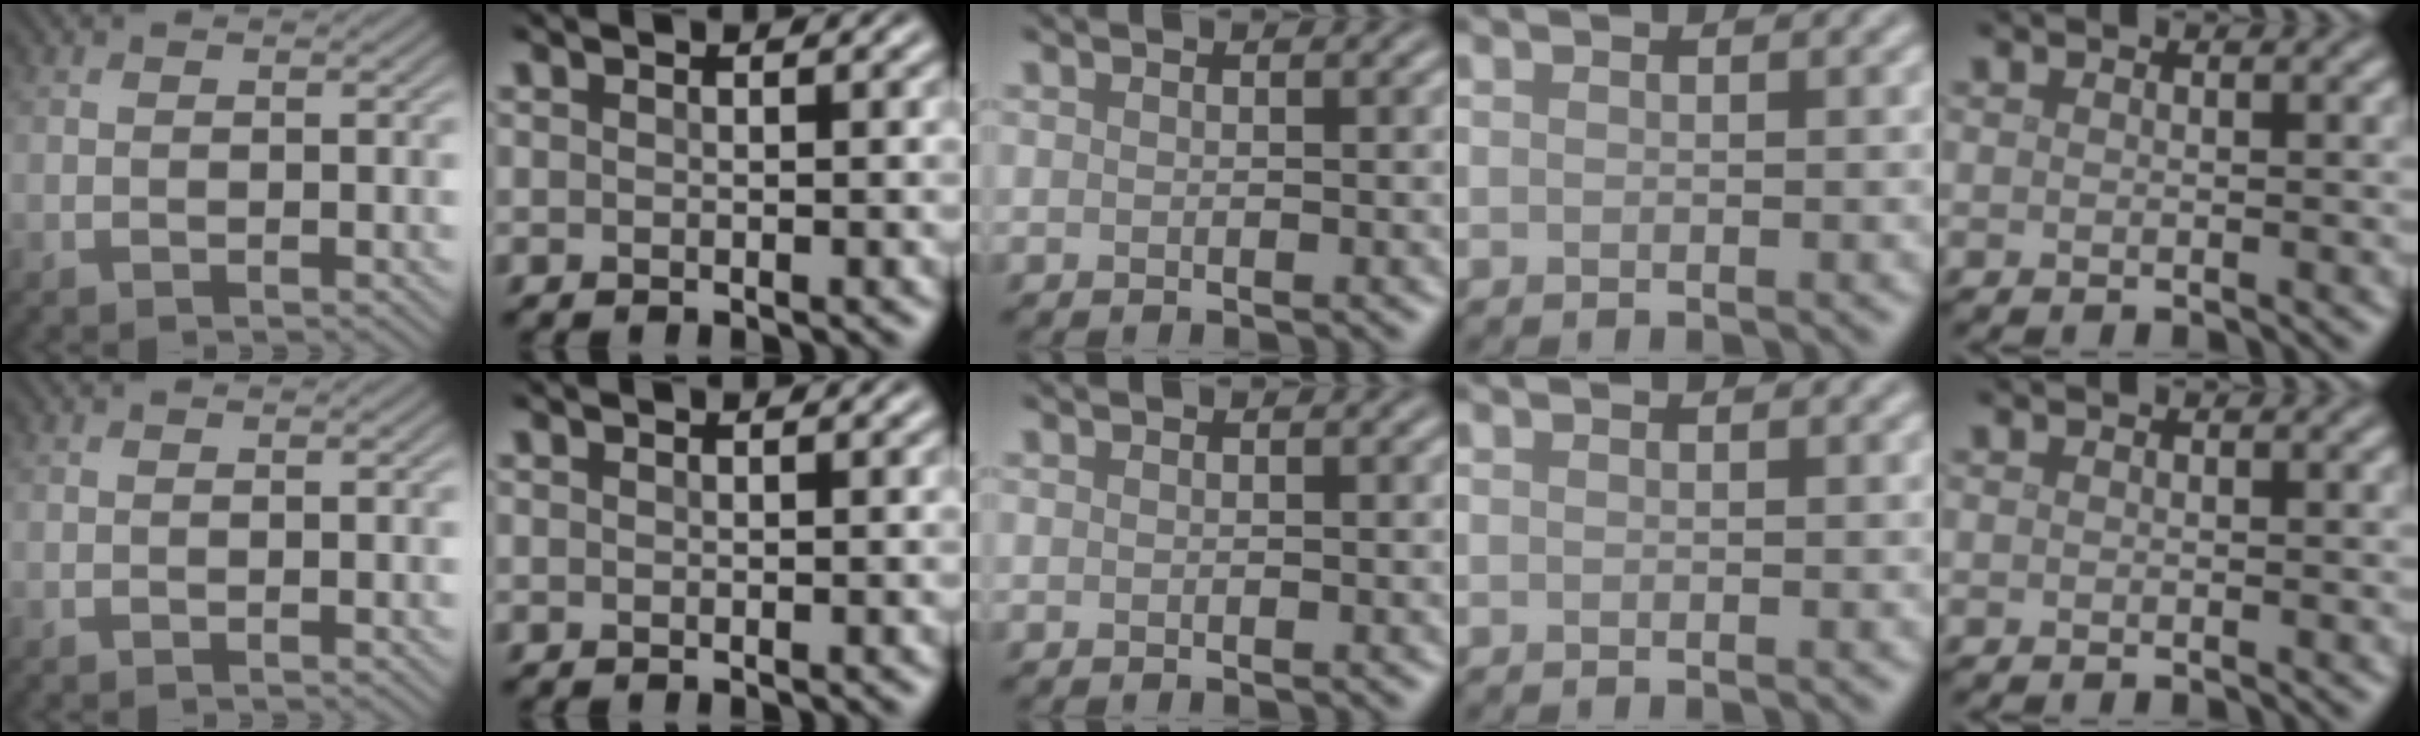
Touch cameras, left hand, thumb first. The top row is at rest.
{}